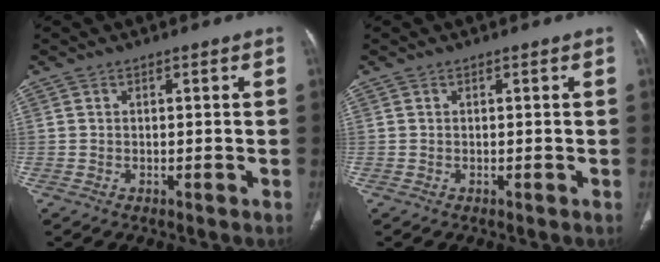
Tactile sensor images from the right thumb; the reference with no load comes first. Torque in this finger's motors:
{"motor_torque": [0.00, 0.00, 0.00, 0.00, 0.02]}